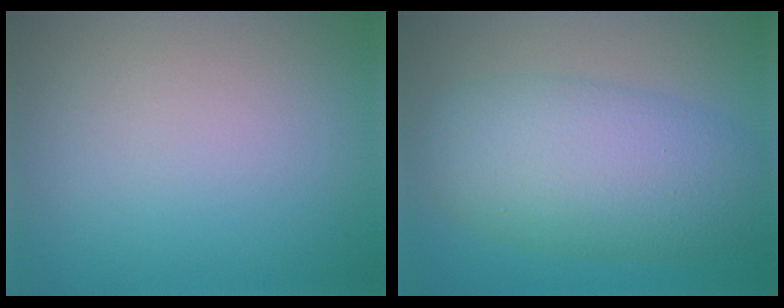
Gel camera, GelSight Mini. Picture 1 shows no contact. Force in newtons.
{"total": 7.9, "press": 7.9, "slide": 0.4}